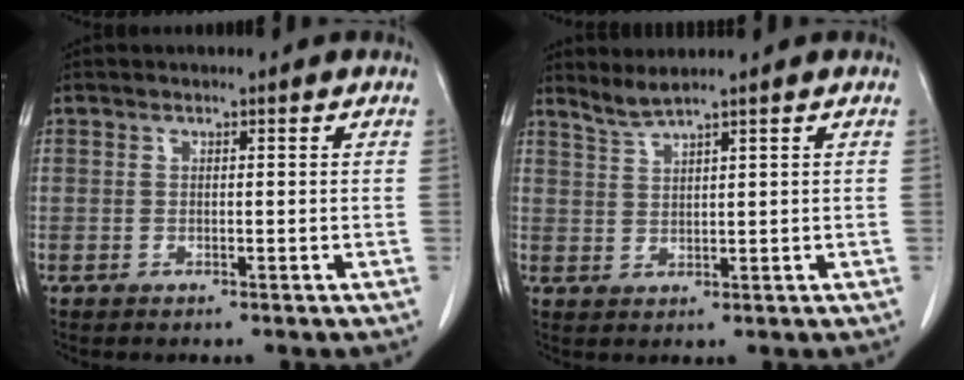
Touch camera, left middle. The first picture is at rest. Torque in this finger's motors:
{"motor_torque": [0.40, -0.50, -0.10, -0.01]}